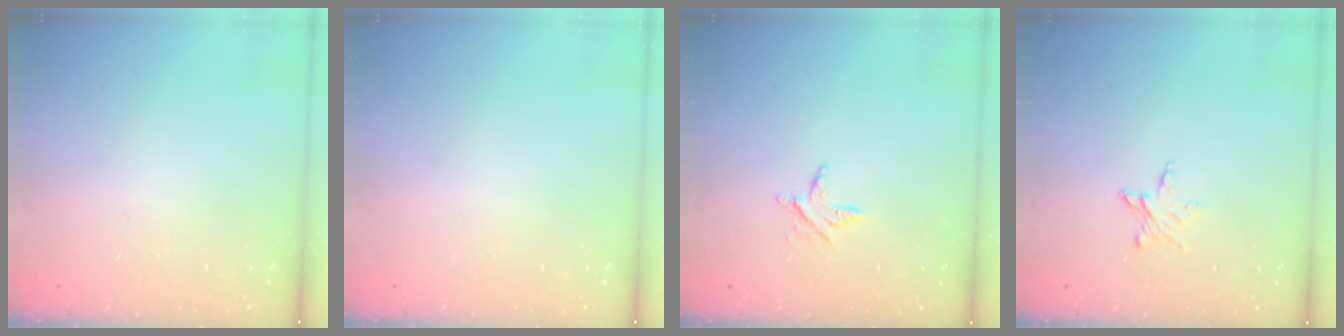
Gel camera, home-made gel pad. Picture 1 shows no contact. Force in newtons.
{"total": 0.0}
{"total": 3.6, "press": 3.6, "slide": 0.4}
{"total": 3.5, "press": 3.4, "slide": 0.3}